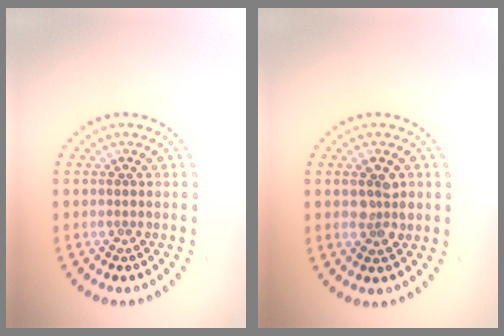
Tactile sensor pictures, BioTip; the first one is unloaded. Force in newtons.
{"total": 2.7, "press": 2.7, "slide": 0.3}